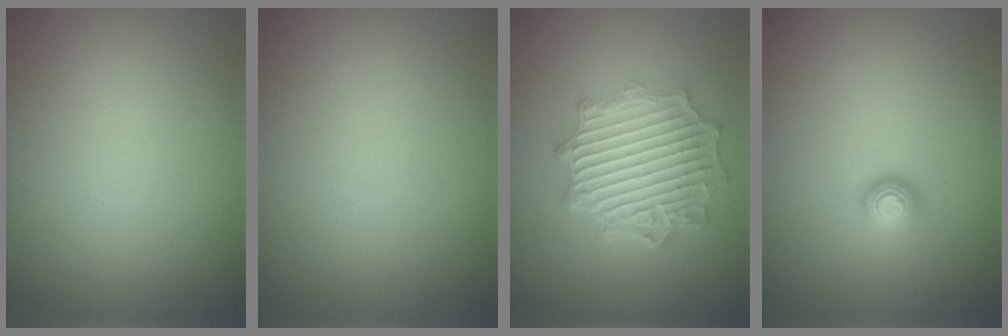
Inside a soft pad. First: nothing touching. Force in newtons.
{"total": 0.0}
{"total": 7.0, "press": 5.3, "slide": 4.6}
{"total": 1.6, "press": 1.0, "slide": 1.3}